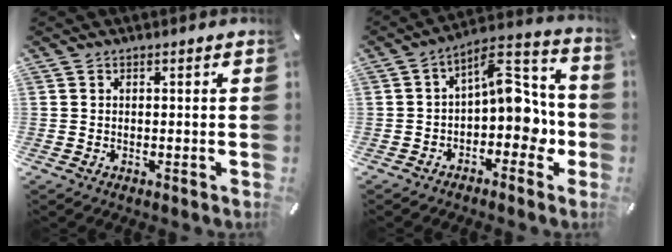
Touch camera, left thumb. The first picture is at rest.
{"total": 11.3, "force": [1.0, 7.2, 8.7], "torque": [-0.093, -0.019, 0.019]}